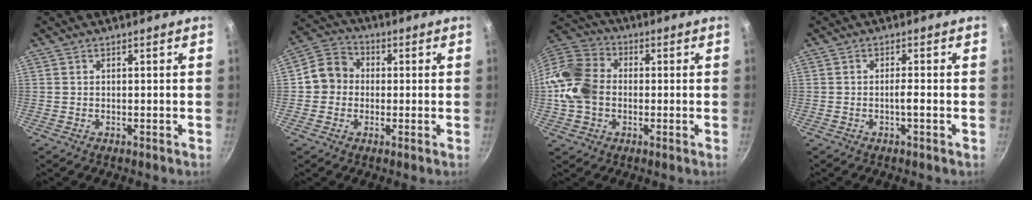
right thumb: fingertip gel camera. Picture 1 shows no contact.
{"total": 7.5, "force": [-0.3, 6.8, 3.1], "torque": [-0.020, 0.018, -0.026]}
{"total": 13.8, "force": [-1.0, 10.8, 8.5], "torque": [-0.148, 0.025, -0.036]}
{"total": 1.9, "force": [-0.7, 0.0, 1.8], "torque": [-0.038, 0.005, -0.016]}